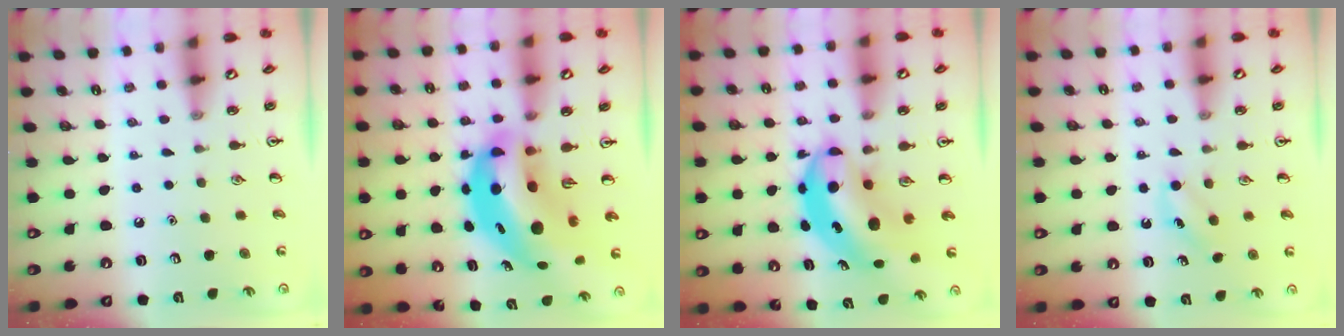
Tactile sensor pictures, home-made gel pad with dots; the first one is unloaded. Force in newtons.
{"total": 13.0, "press": 12.5, "slide": 3.5}
{"total": 8.6, "press": 8.2, "slide": 2.3}
{"total": 3.9, "press": 3.7, "slide": 1.3}